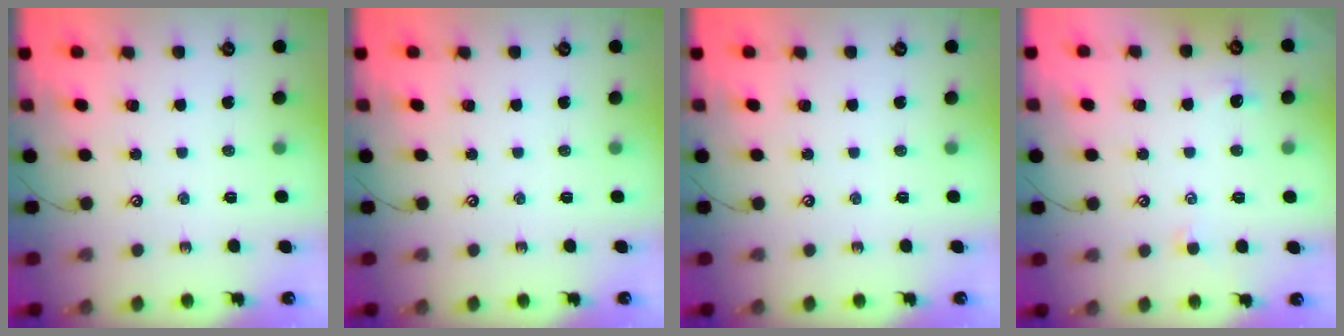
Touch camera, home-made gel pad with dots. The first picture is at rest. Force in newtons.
{"total": 0.0}
{"total": 0.0}
{"total": 0.5, "press": 0.1, "slide": 0.5}